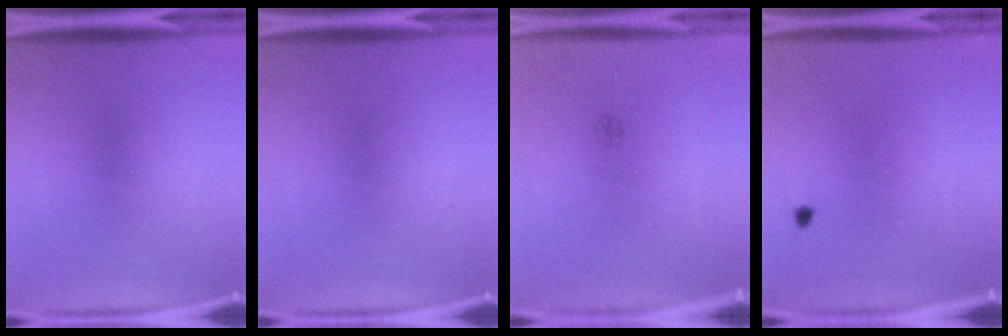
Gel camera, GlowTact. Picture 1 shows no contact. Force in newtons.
{"total": 0.0}
{"total": 1.0}
{"total": 0.6}